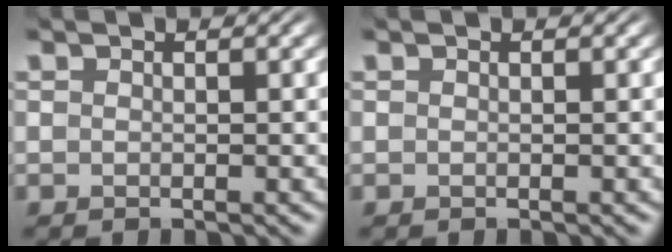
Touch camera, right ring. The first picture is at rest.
{"total": 0.0}